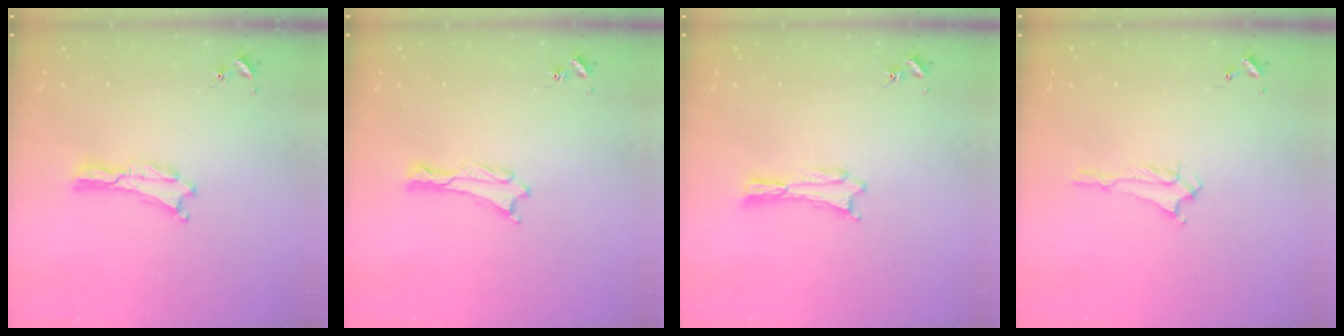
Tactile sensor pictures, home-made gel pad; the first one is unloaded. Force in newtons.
{"total": 0.0}
{"total": 0.7, "press": 0.7, "slide": 0.1}
{"total": 1.4, "press": 1.3, "slide": 0.2}